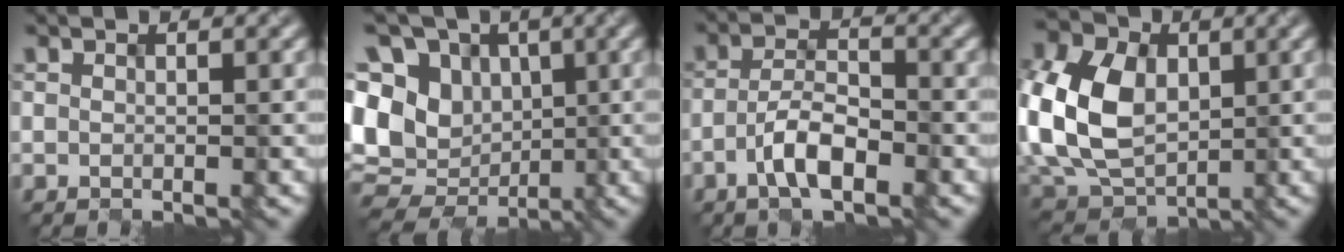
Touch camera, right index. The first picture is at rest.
{"total": 13.8, "force": [-0.5, 11.7, 7.2], "torque": [-0.164, 0.025, -0.005]}
{"total": 3.6, "force": [-2.9, 0.5, 2.2], "torque": [-0.059, -0.005, -0.036]}
{"total": 10.0, "force": [-0.6, 7.5, 6.5], "torque": [-0.182, -0.011, 0.006]}